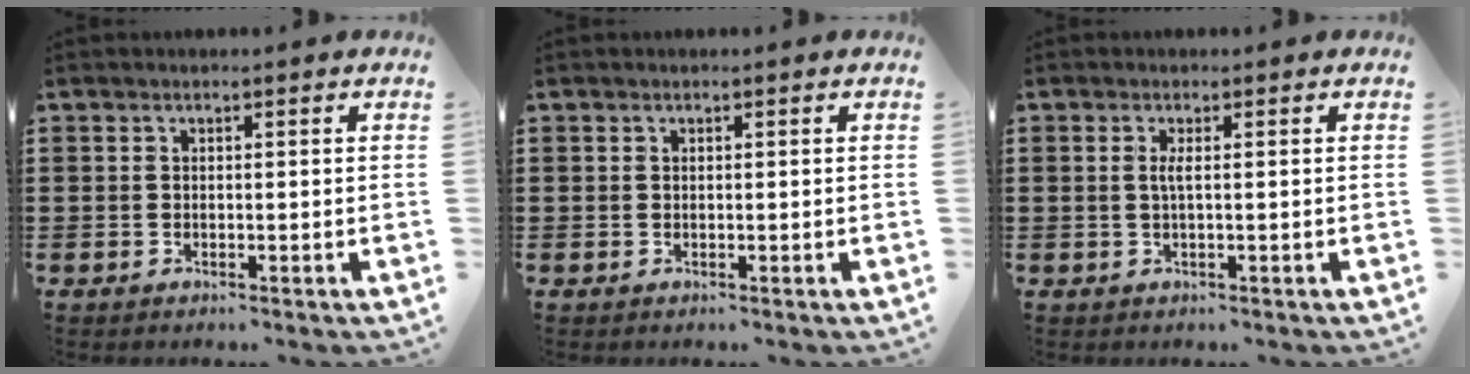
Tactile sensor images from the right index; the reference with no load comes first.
{"total": 0.0}
{"total": 1.6, "force": [0.0, 0.0, 1.6], "torque": [-0.031, -0.003, -0.001]}